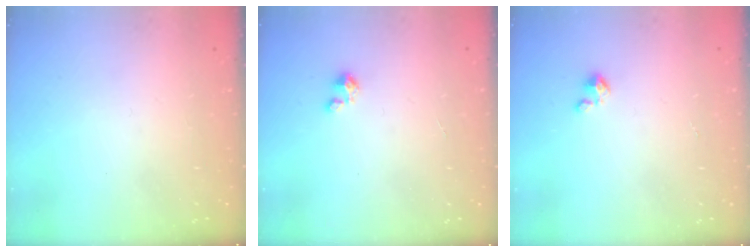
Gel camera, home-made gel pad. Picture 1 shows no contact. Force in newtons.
{"total": 3.1, "press": 3.1, "slide": 0.3}
{"total": 2.1, "press": 2.1, "slide": 0.3}